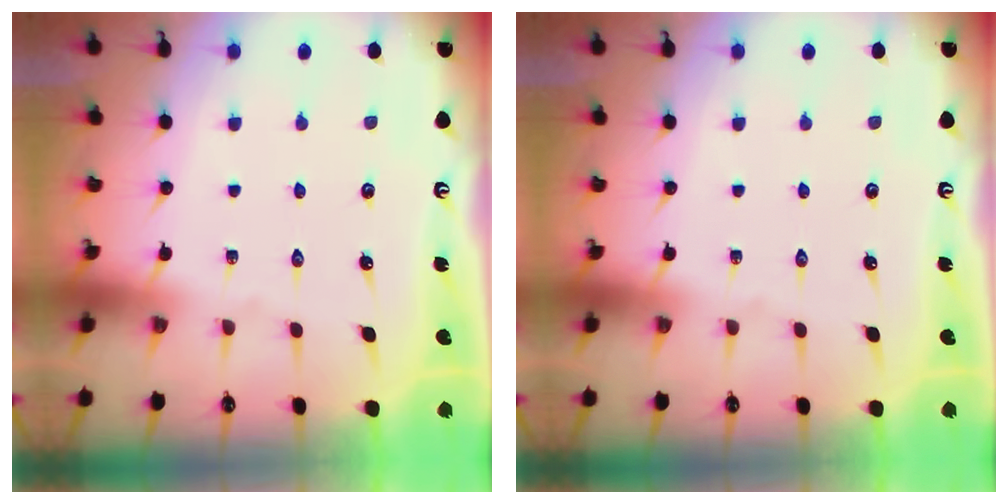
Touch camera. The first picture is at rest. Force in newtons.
{"total": 0.0}